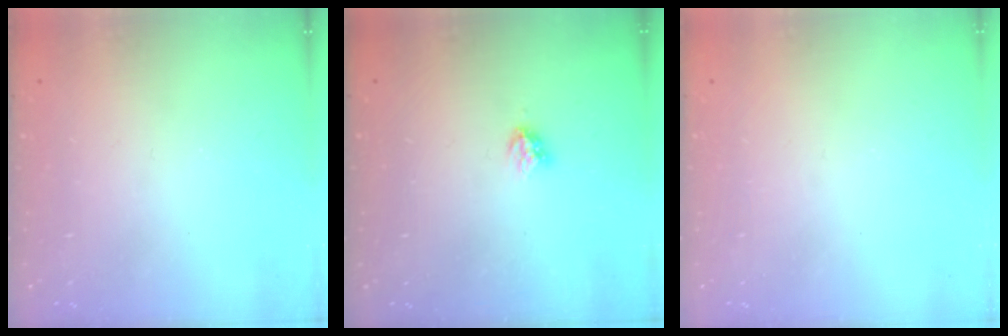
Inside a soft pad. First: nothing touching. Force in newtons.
{"total": 3.1, "press": 3.1, "slide": 0.3}
{"total": 0.0}